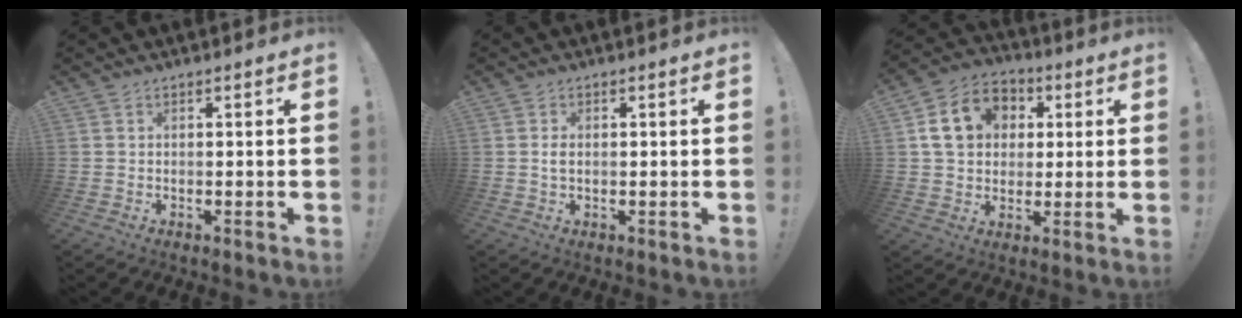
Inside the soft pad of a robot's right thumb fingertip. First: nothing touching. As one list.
[{"total": 1.6, "force": [-0.1, 0.9, 1.3], "torque": [-0.026, 0.003, -0.003]}, {"total": 14.6, "force": [3.9, 11.7, 7.7], "torque": [-0.114, 0.005, 0.084]}]